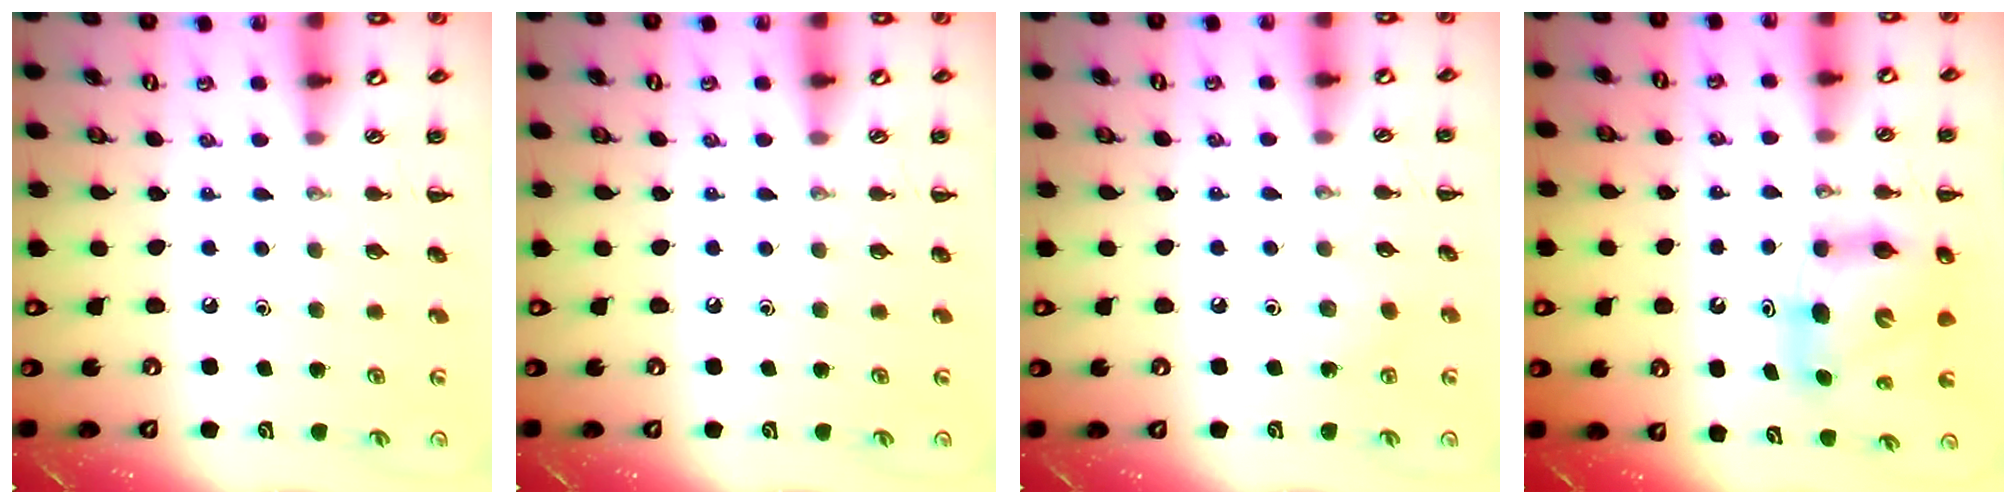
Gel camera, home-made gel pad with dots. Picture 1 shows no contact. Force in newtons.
{"total": 0.0}
{"total": 3.0, "press": 2.9, "slide": 0.8}
{"total": 8.9, "press": 8.7, "slide": 1.9}